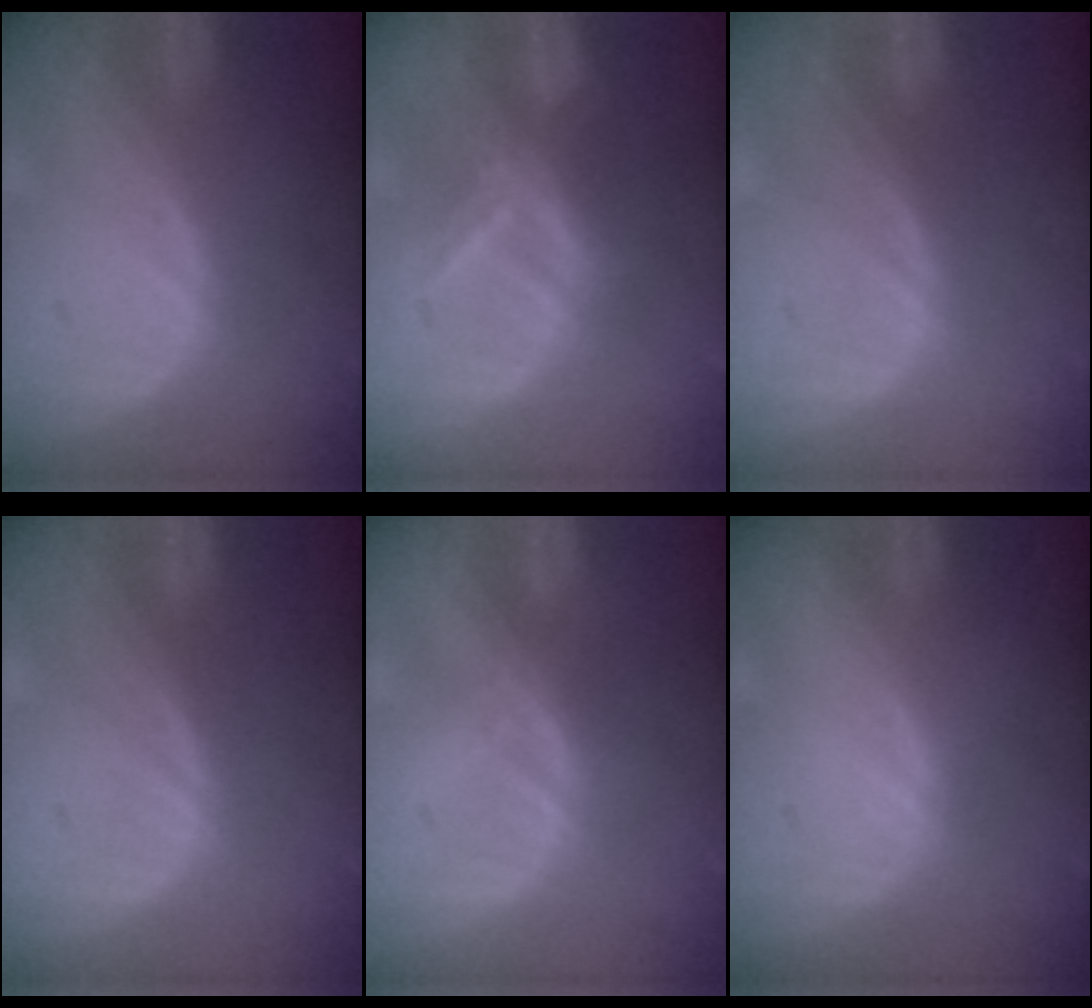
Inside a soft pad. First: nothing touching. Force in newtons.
{"total": 5.7, "press": 5.7, "slide": 0.4}
{"total": 0.0}
{"total": 0.0}
{"total": 1.2, "press": 1.0, "slide": 0.7}
{"total": 0.0}